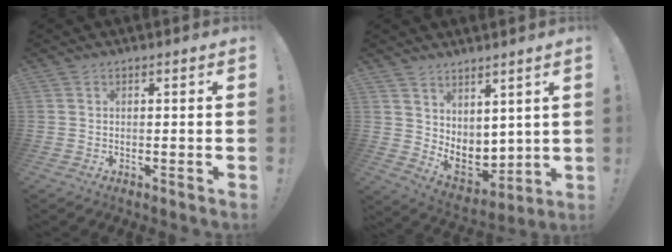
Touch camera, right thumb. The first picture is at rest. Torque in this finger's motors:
{"motor_torque": [-0.27, 0.59, 0.02, -0.02, 0.00]}